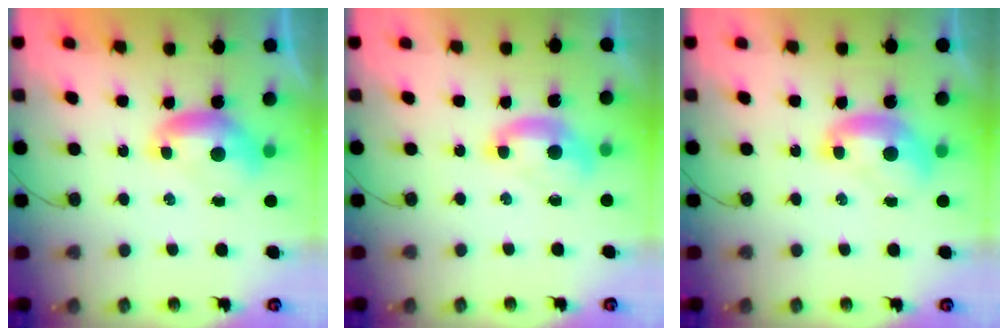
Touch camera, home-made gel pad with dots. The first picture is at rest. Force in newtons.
{"total": 1.0, "press": 0.8, "slide": 0.6}
{"total": 1.3, "press": 1.3, "slide": 0.1}